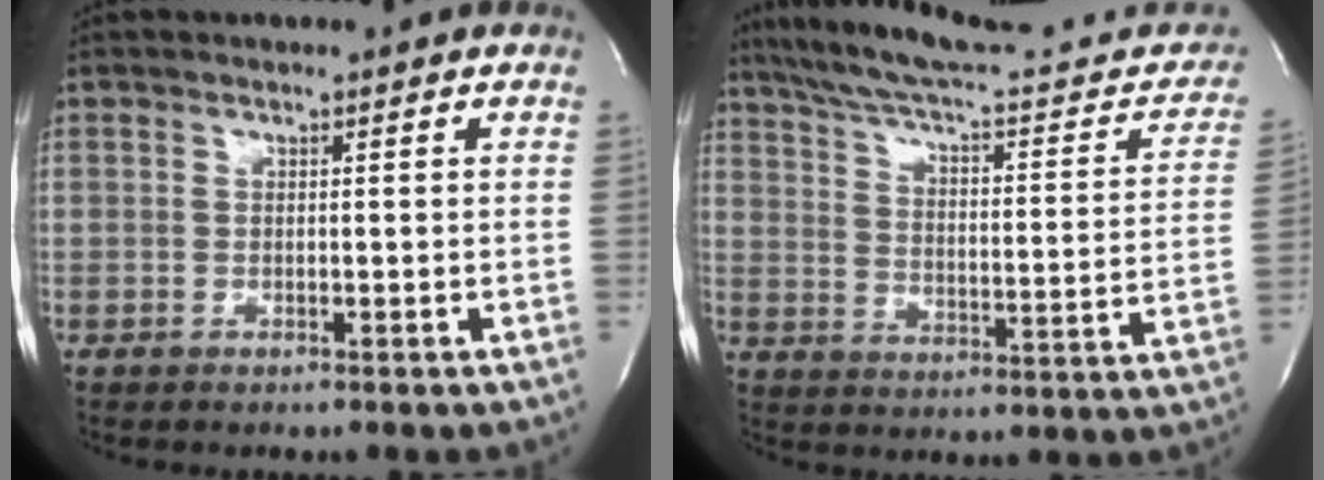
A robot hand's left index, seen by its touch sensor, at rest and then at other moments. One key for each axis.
{"total": 26.7, "fx": 23.4, "fy": 4.9, "fz": 12.0, "tx": -0.179, "ty": -0.032, "tz": 0.304}